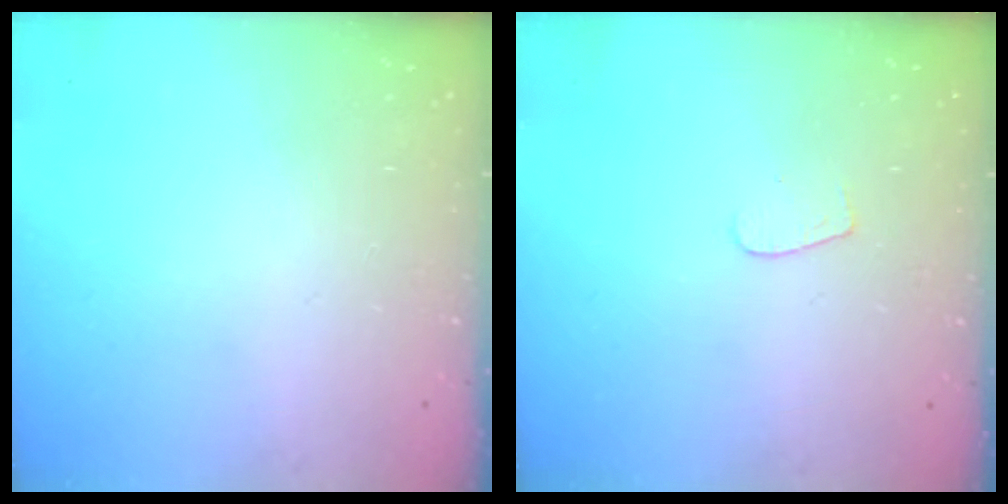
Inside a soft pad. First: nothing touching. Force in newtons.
{"total": 3.5, "press": 3.5, "slide": 0.3}